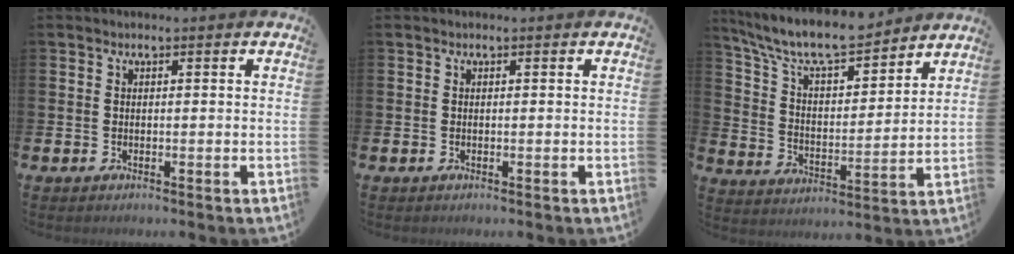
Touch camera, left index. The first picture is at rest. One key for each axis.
{"total": 0.0}
{"total": 9.7, "fx": 9.0, "fy": 1.8, "fz": 3.2, "tx": -0.099, "ty": -0.061, "tz": 0.156}